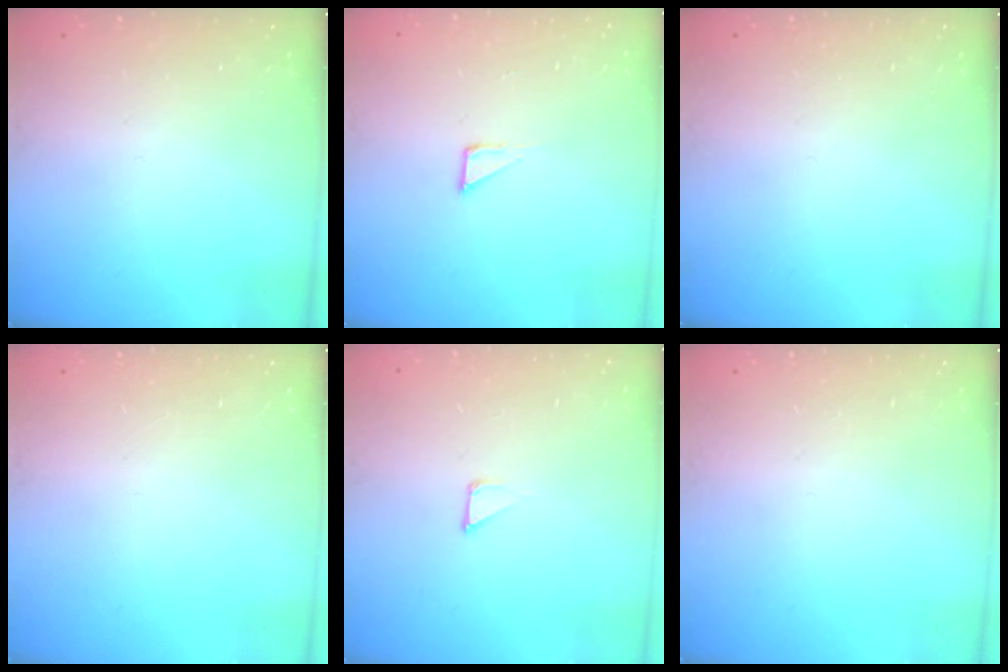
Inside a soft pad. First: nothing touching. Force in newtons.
{"total": 2.1, "press": 2.1, "slide": 0.1}
{"total": 0.0}
{"total": 0.0}
{"total": 1.7, "press": 1.7, "slide": 0.0}
{"total": 0.0}